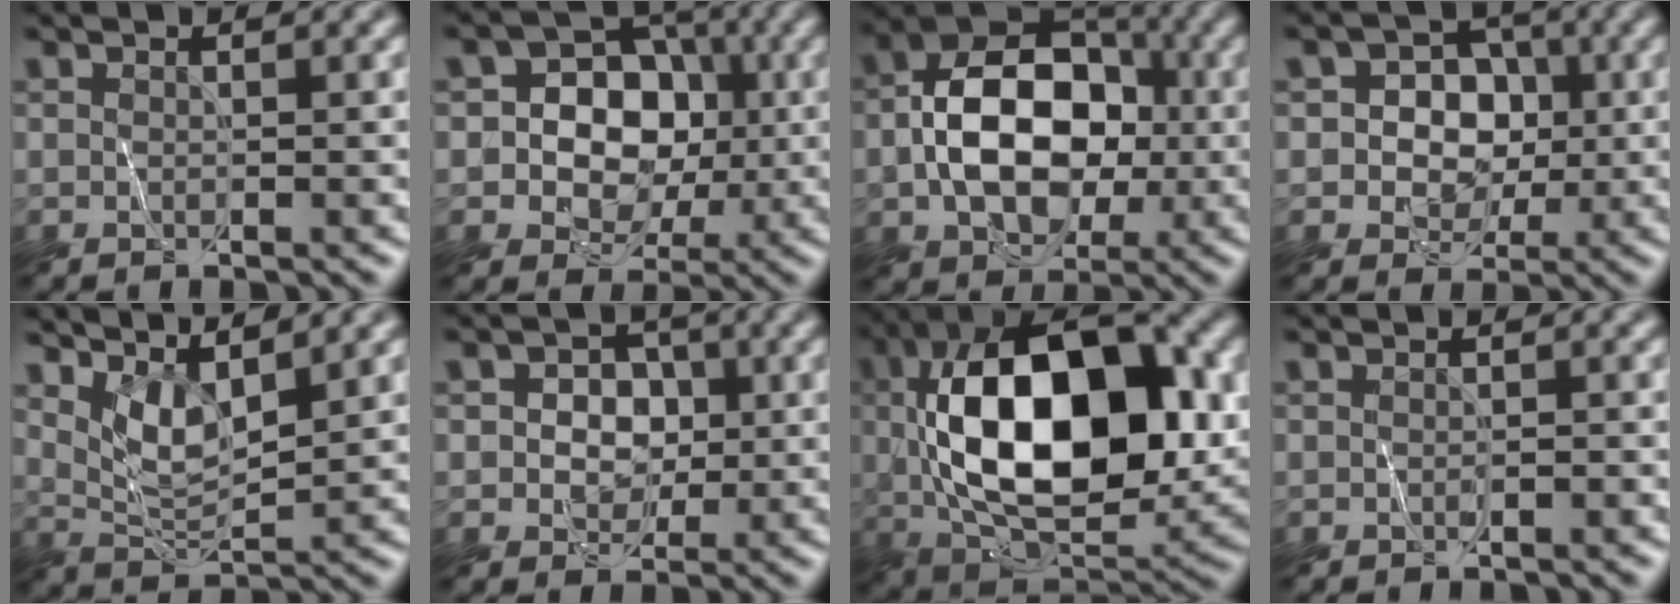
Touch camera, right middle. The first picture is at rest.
{"total": 7.0, "force": [0.1, 5.9, 3.8], "torque": [-0.040, 0.017, -0.021]}
{"total": 10.4, "force": [-1.1, 7.1, 7.5], "torque": [-0.121, 0.014, -0.028]}
{"total": 5.6, "force": [0.0, 5.0, 2.4], "torque": [-0.024, 0.020, -0.022]}
{"total": 3.0, "force": [2.4, 0.5, 1.8], "torque": [-0.043, -0.009, 0.048]}
{"total": 3.8, "force": [0.1, 3.2, 2.0], "torque": [-0.014, 0.006, -0.010]}
{"total": 15.6, "force": [1.1, 8.0, 13.4], "torque": [-0.221, 0.019, 0.010]}
{"total": 1.0, "force": [-0.7, 0.4, 0.7], "torque": [-0.013, -0.006, -0.012]}